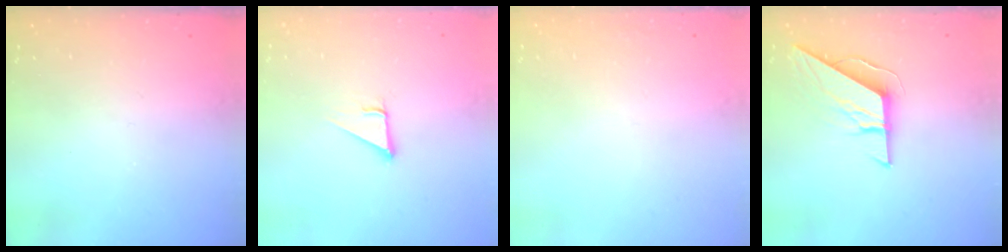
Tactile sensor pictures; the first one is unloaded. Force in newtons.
{"total": 2.8, "press": 2.8, "slide": 0.1}
{"total": 0.8, "press": 0.8, "slide": 0.1}
{"total": 8.0, "press": 8.0, "slide": 0.8}